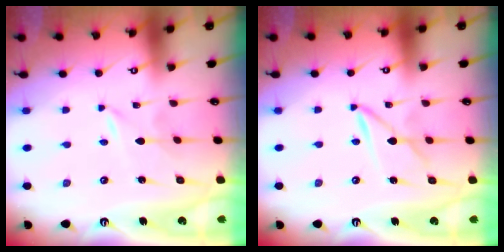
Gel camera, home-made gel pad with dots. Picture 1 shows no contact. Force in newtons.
{"total": 2.9, "press": 2.9, "slide": 0.3}